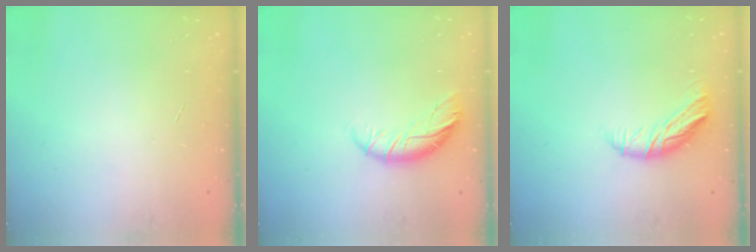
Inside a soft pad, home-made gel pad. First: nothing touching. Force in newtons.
{"total": 9.3, "press": 9.2, "slide": 1.7}
{"total": 10.7, "press": 10.5, "slide": 2.0}